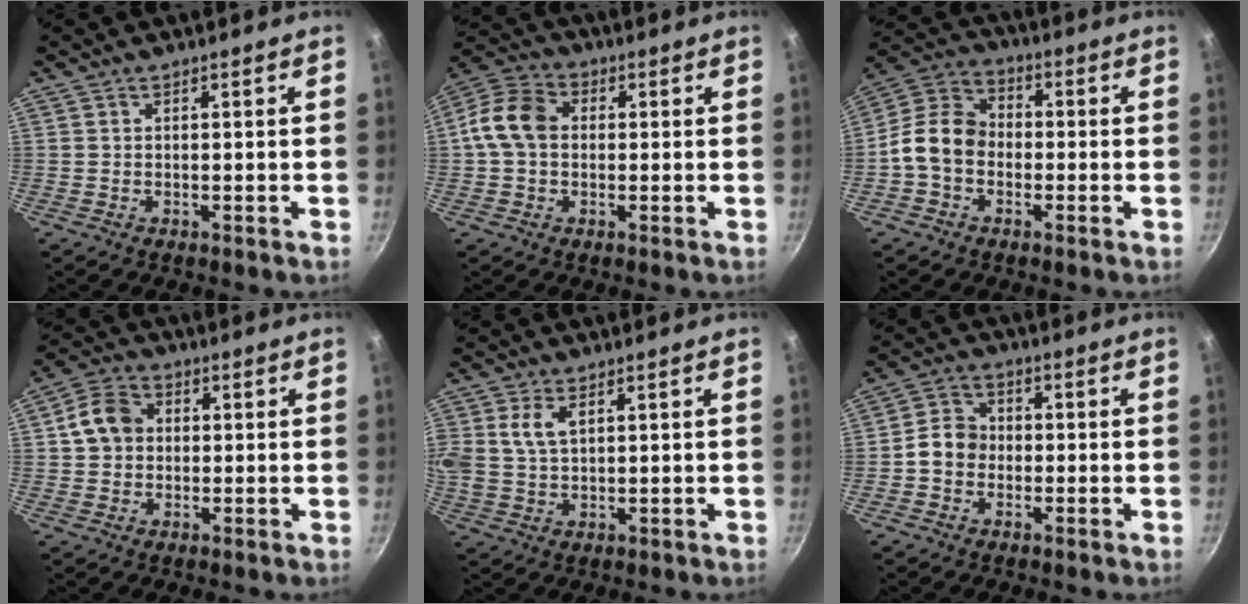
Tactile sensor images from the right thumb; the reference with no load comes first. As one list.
[{"total": 9.8, "force": [0.5, 7.5, 6.3], "torque": [-0.101, 0.025, -0.009]}, {"total": 10.2, "force": [-2.1, 7.9, 6.2], "torque": [-0.088, 0.036, -0.064]}, {"total": 7.8, "force": [0.9, 6.4, 4.3], "torque": [-0.057, 0.016, 0.003]}, {"total": 7.3, "force": [2.5, 4.6, 5.1], "torque": [-0.104, 0.005, 0.049]}, {"total": 6.2, "force": [-1.0, 5.2, 3.1], "torque": [-0.025, 0.021, -0.032]}]